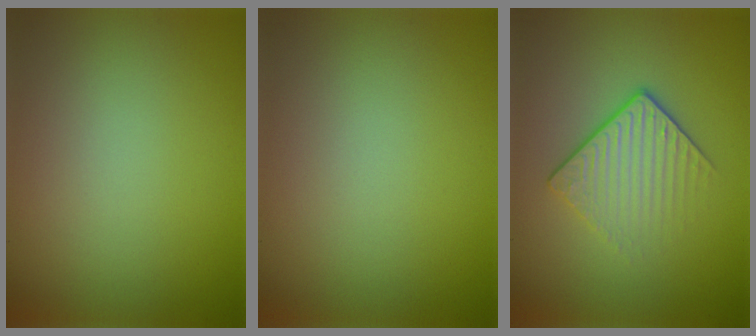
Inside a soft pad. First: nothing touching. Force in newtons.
{"total": 0.0}
{"total": 4.2, "press": 2.6, "slide": 3.3}